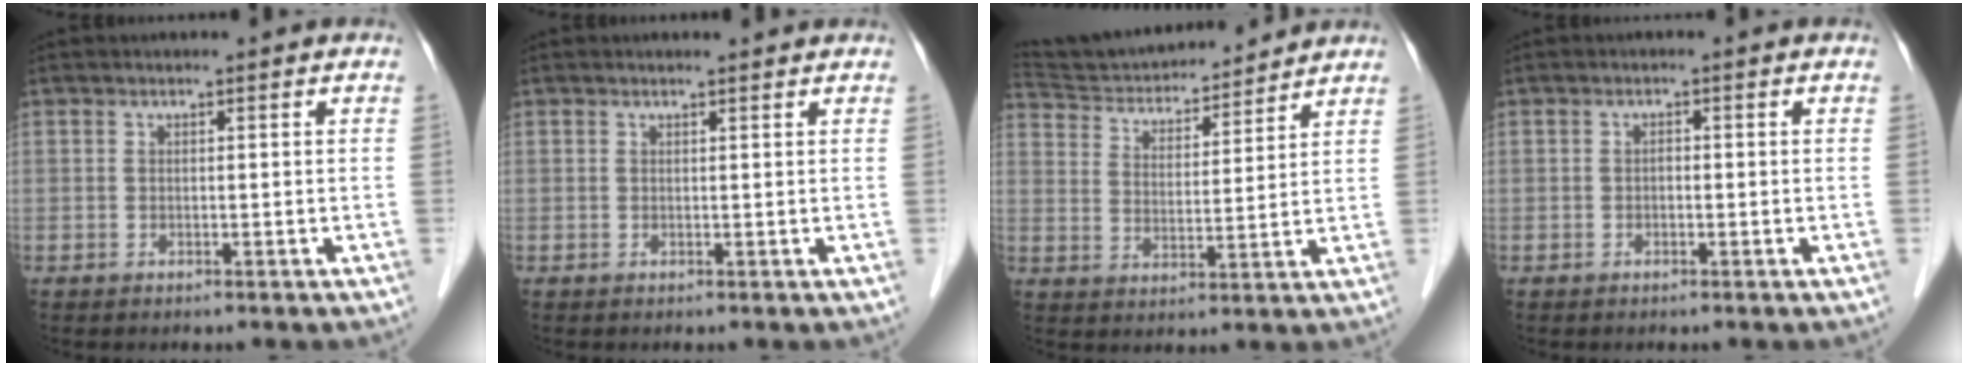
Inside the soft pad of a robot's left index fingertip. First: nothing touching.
{"total": 1.4, "force": [1.4, 0.1, 0.4], "torque": [-0.010, 0.002, 0.016]}
{"total": 14.5, "force": [13.9, 2.5, 3.5], "torque": [-0.061, 0.017, 0.227]}
{"total": 0.7, "force": [-0.3, 0.4, 0.6], "torque": [-0.006, 0.000, -0.007]}